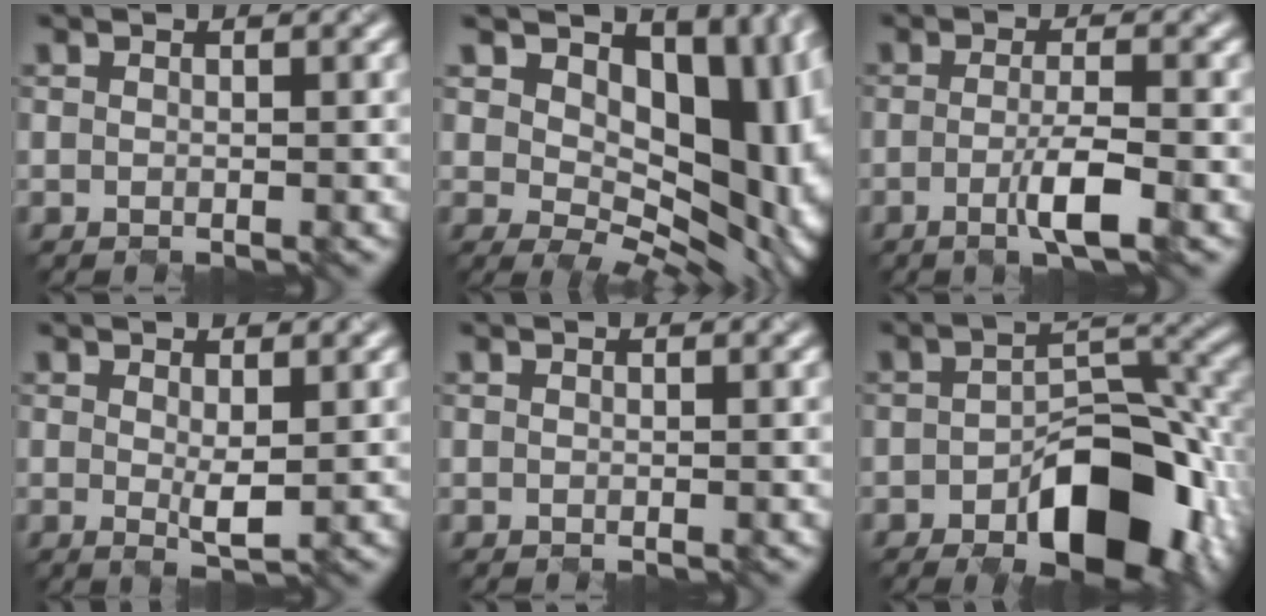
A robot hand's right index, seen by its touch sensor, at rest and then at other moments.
{"total": 16.7, "force": [3.4, 10.3, 12.8], "torque": [-0.133, 0.007, 0.073]}
{"total": 3.2, "force": [-1.3, 0.3, 3.0], "torque": [-0.057, -0.005, -0.021]}
{"total": 1.5, "force": [0.3, 0.2, 1.5], "torque": [-0.033, -0.011, 0.013]}
{"total": 0.0}
{"total": 11.0, "force": [-4.7, 5.6, 8.2], "torque": [-0.125, -0.006, -0.066]}